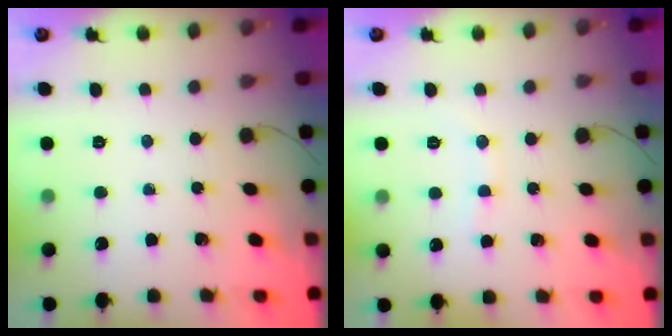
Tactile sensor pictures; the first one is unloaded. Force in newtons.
{"total": 3.5, "press": 3.4, "slide": 0.9}